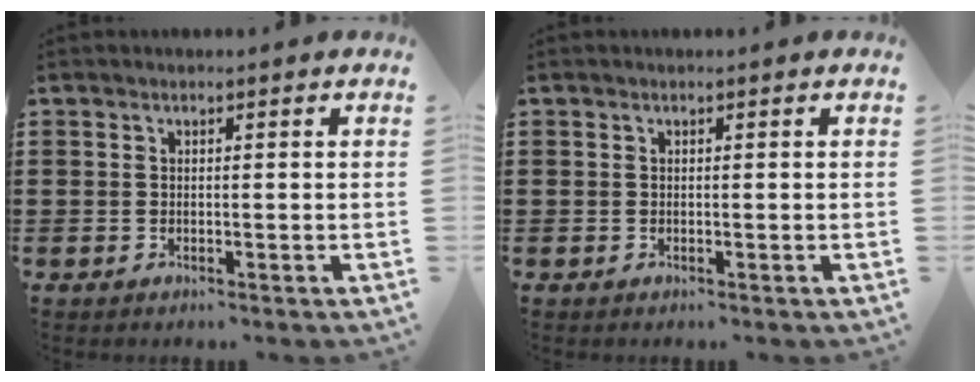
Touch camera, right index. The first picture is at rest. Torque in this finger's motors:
{"motor_torque": [1.59, 0.54, 0.01, 0.01]}